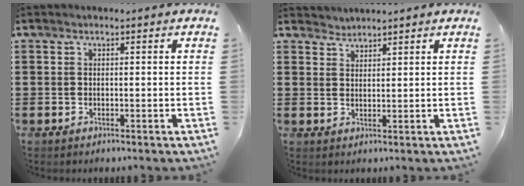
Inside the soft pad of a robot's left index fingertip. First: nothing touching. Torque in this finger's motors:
{"motor_torque": [-0.07, 0.02, -0.01, -0.02]}